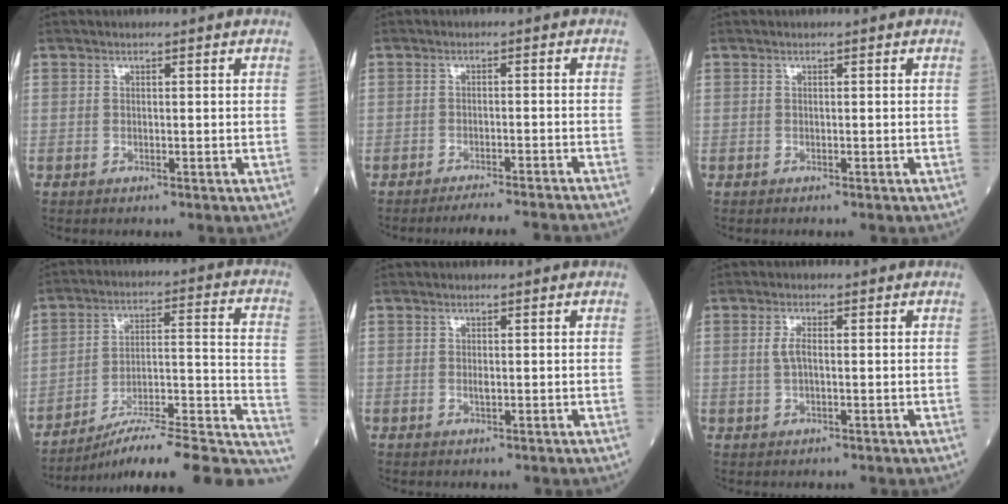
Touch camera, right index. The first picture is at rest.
{"total": 10.2, "force": [-9.6, -0.7, 3.3], "torque": [-0.024, -0.017, -0.125]}
{"total": 0.8, "force": [-0.7, 0.0, 0.3], "torque": [-0.003, -0.001, -0.011]}
{"total": 24.5, "force": [-20.7, 2.1, 12.9], "torque": [-0.108, 0.018, -0.299]}
{"total": 0.6, "force": [0.0, 0.2, 0.6], "torque": [-0.012, -0.001, -0.001]}
{"total": 2.0, "force": [0.1, 0.6, 1.9], "torque": [-0.042, 0.002, 0.002]}